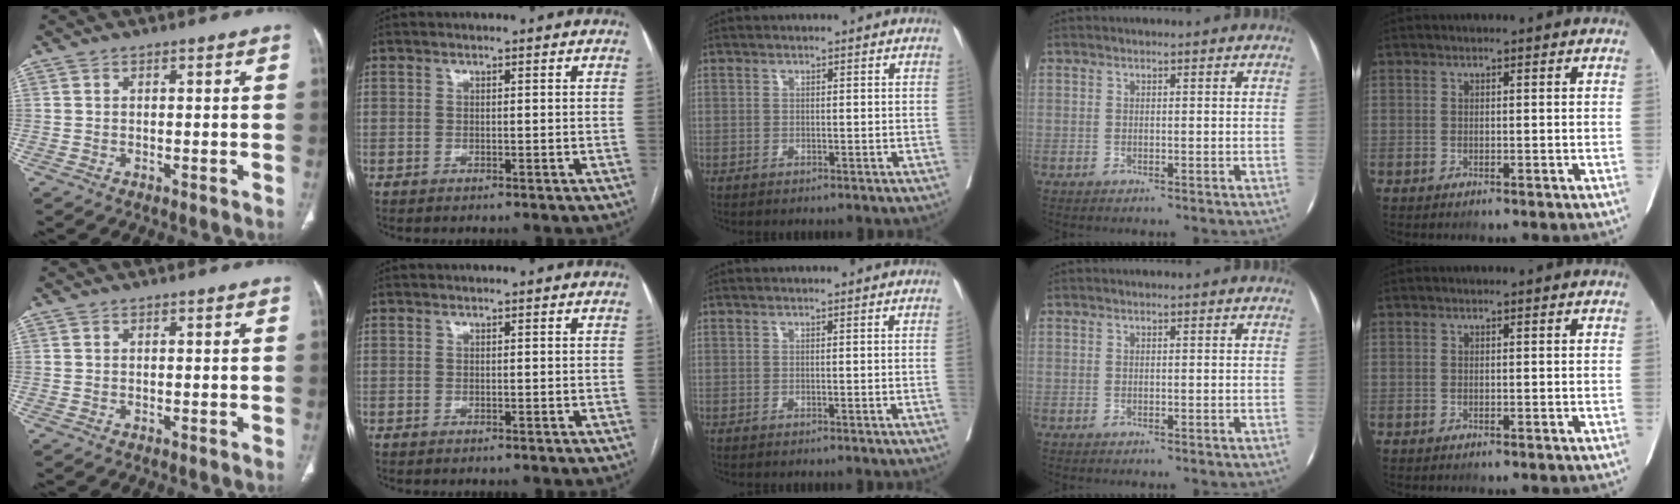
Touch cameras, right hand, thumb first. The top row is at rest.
{"middle": {"total": 1.0, "force": [-0.1, -0.4, 0.9], "torque": [-0.012, -0.001, -0.001]}}